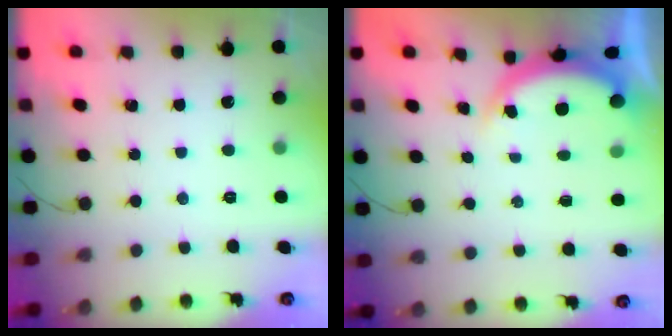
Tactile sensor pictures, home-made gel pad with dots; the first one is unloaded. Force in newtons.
{"total": 4.7, "press": 4.7, "slide": 0.3}